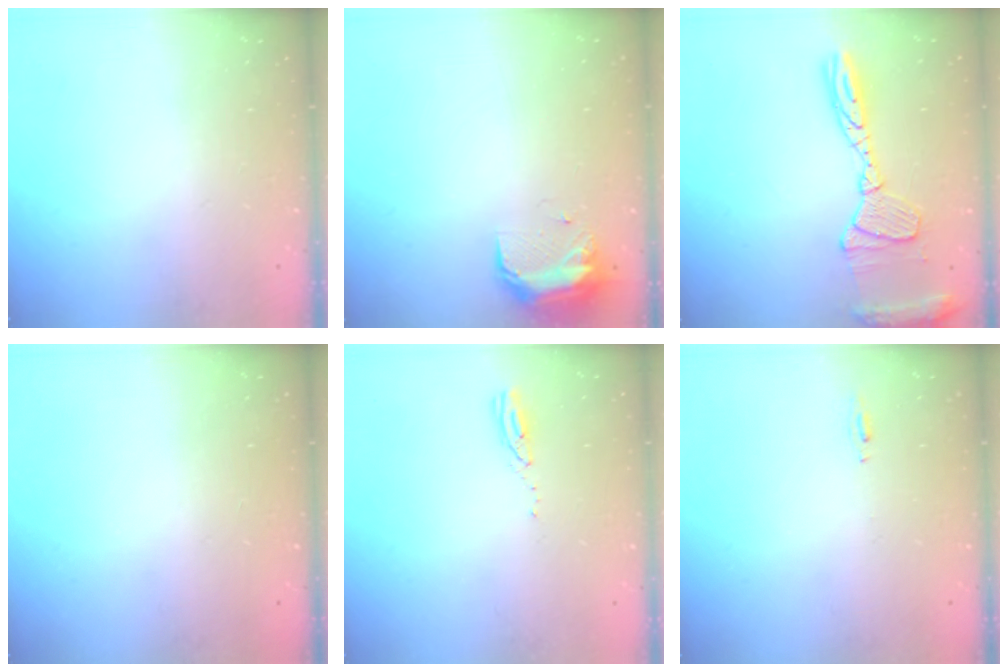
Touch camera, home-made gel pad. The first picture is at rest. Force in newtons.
{"total": 9.0, "press": 8.7, "slide": 2.1}
{"total": 15.2, "press": 15.1, "slide": 1.3}
{"total": 0.0}
{"total": 3.4, "press": 3.4, "slide": 0.3}
{"total": 4.4, "press": 4.1, "slide": 1.5}